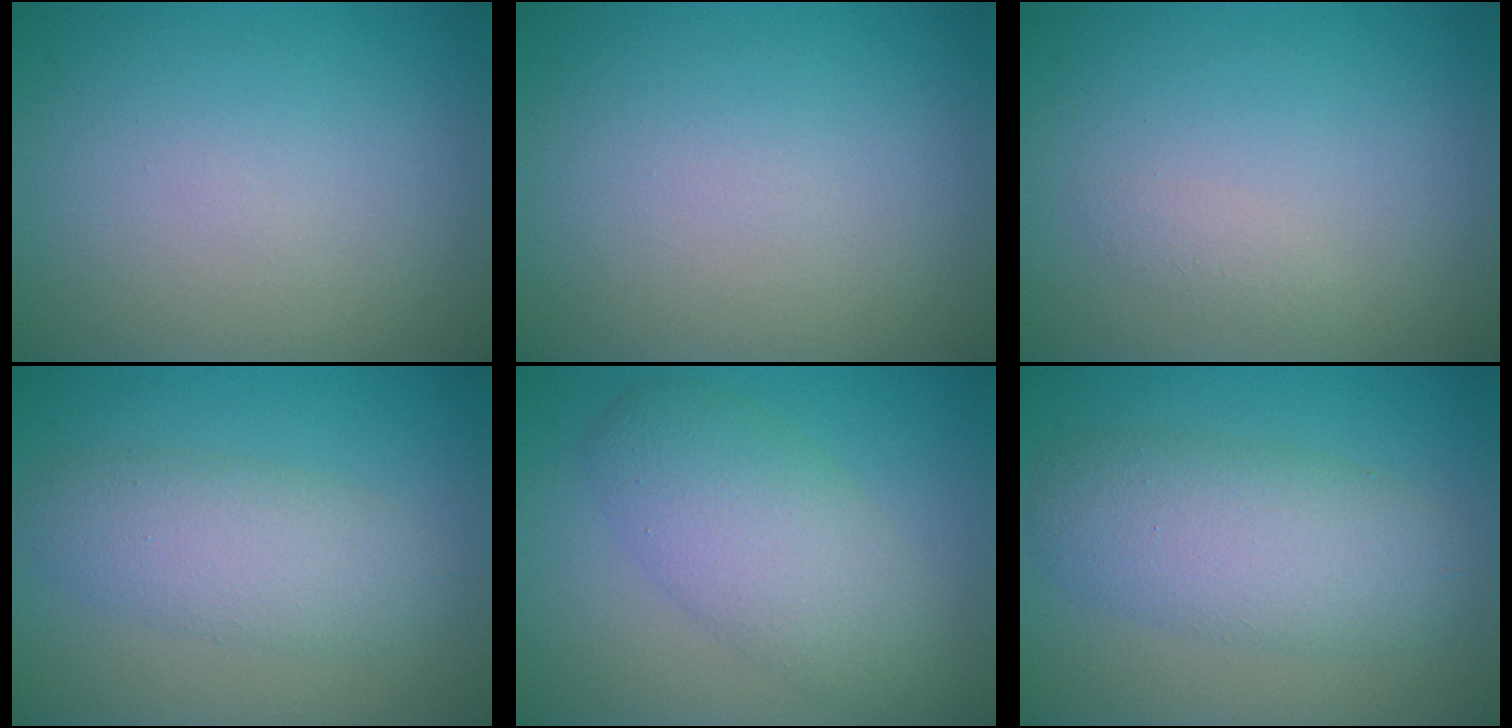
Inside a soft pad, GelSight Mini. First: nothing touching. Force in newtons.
{"total": 0.0}
{"total": 0.8, "press": 0.8, "slide": 0.0}
{"total": 4.1, "press": 4.1, "slide": 0.1}
{"total": 5.4, "press": 5.3, "slide": 0.4}
{"total": 6.0, "press": 6.0, "slide": 0.2}